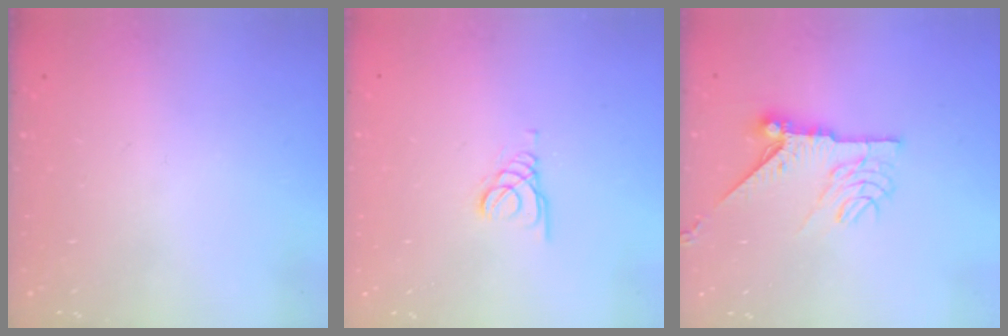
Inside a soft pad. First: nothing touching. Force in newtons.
{"total": 1.5, "press": 1.5, "slide": 0.1}
{"total": 10.5, "press": 10.5, "slide": 0.4}